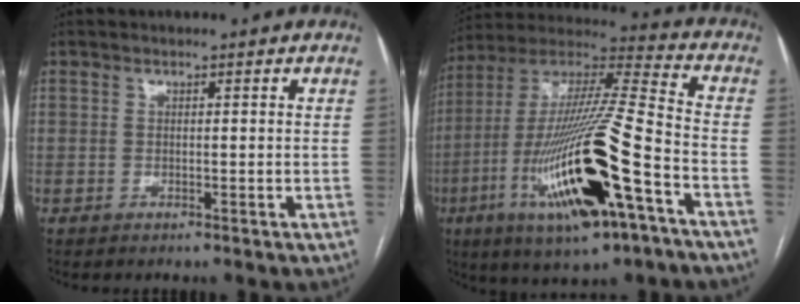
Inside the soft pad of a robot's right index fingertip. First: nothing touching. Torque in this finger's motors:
{"motor_torque": [2.14, 0.00, 0.79, 0.21]}